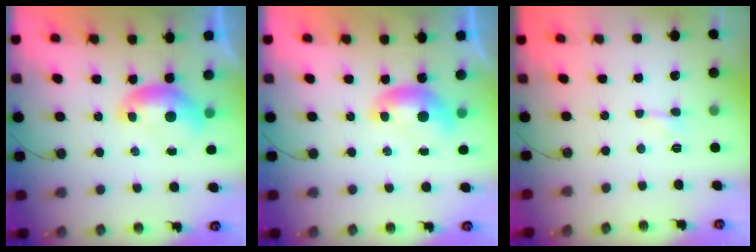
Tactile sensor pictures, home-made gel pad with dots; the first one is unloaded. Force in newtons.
{"total": 0.0}
{"total": 1.3, "press": 1.2, "slide": 0.3}